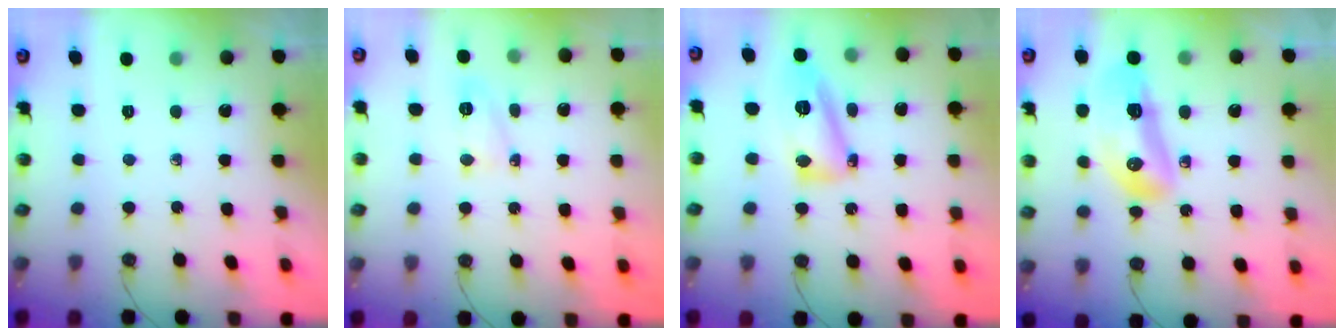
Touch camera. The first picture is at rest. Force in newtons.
{"total": 5.5, "press": 5.5, "slide": 0.5}
{"total": 14.1, "press": 14.0, "slide": 1.4}
{"total": 14.8, "press": 14.7, "slide": 1.7}